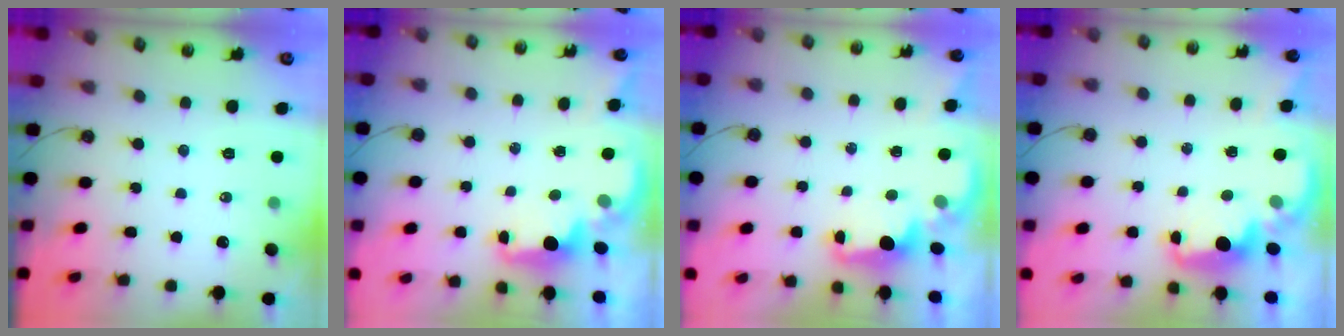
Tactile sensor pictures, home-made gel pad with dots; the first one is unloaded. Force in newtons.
{"total": 2.2, "press": 2.1, "slide": 0.8}
{"total": 2.0, "press": 1.9, "slide": 0.8}
{"total": 2.4, "press": 2.2, "slide": 0.8}